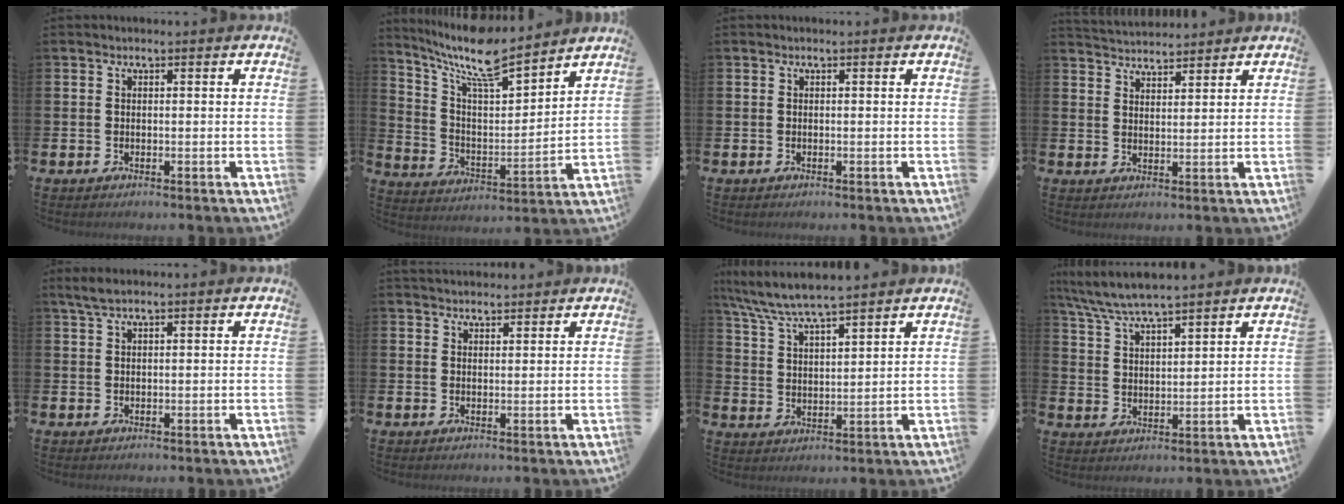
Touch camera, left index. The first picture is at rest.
{"total": 10.3, "force": [9.0, 2.0, 4.6], "torque": [-0.119, -0.057, 0.156]}
{"total": 0.0}
{"total": 3.9, "force": [3.8, 0.5, -0.3], "torque": [-0.003, -0.022, 0.069]}
{"total": 2.5, "force": [1.8, 0.5, 1.6], "torque": [-0.039, 0.007, 0.033]}
{"total": 2.5, "force": [2.5, 0.6, 0.1], "torque": [0.003, -0.010, 0.043]}
{"total": 6.7, "force": [6.4, 0.3, 2.0], "torque": [-0.062, -0.030, 0.113]}
{"total": 6.2, "force": [5.9, 0.5, 1.9], "torque": [-0.058, -0.024, 0.105]}